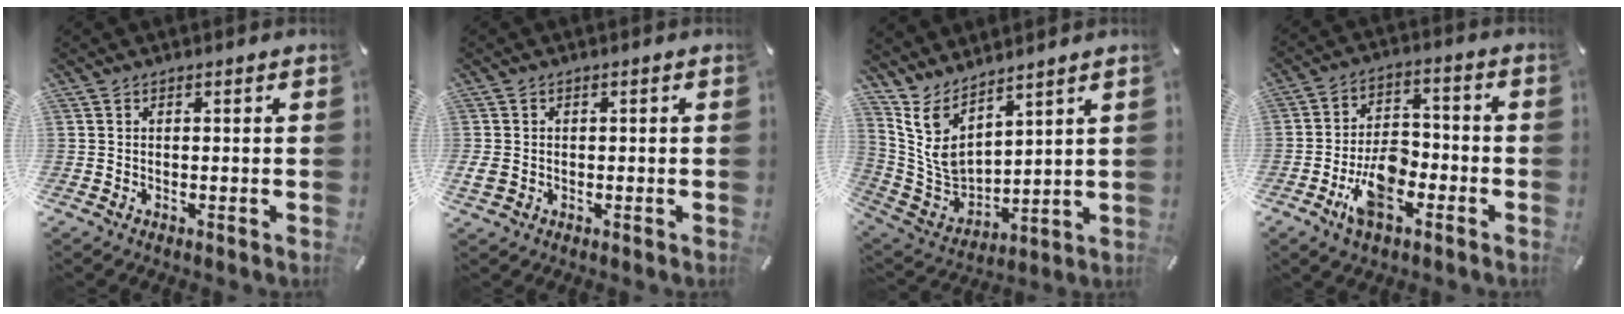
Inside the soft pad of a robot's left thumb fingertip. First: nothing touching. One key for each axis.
{"total": 2.5, "fx": -0.5, "fy": 1.9, "fz": 1.5, "tx": -0.033, "ty": 0.002, "tz": -0.011}
{"total": 9.1, "fx": 5.7, "fy": 5.5, "fz": 4.5, "tx": -0.122, "ty": -0.044, "tz": 0.113}
{"total": 11.1, "fx": -5.0, "fy": 6.5, "fz": 7.5, "tx": -0.144, "ty": 0.019, "tz": -0.090}